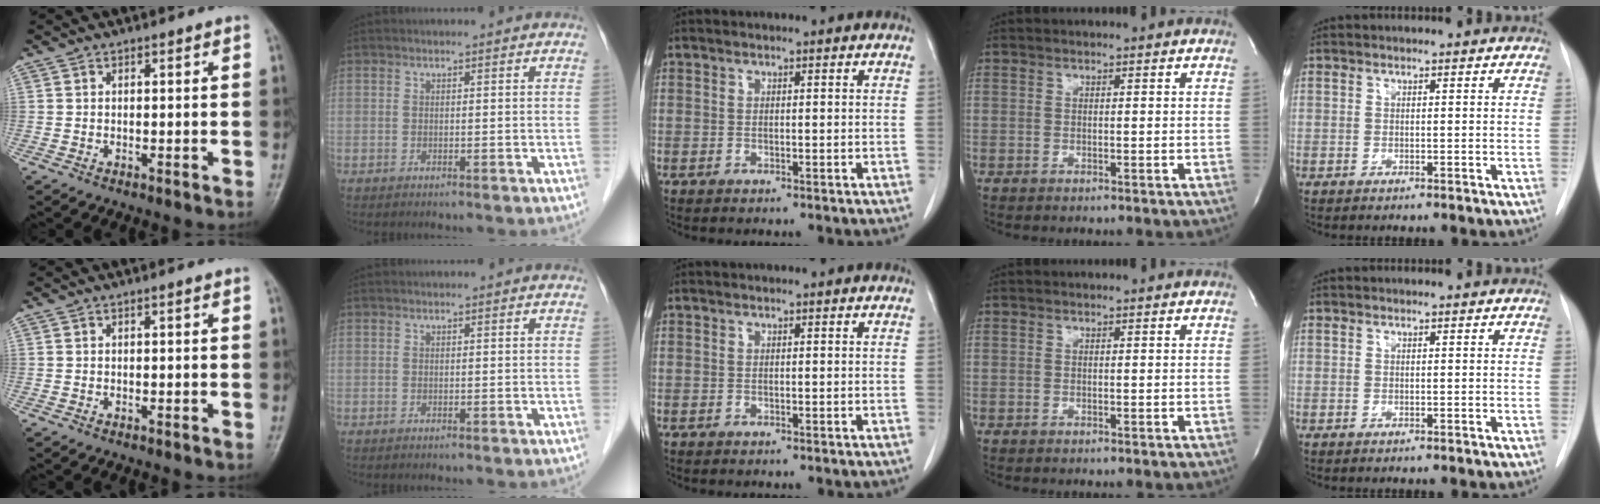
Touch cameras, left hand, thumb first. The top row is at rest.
{}